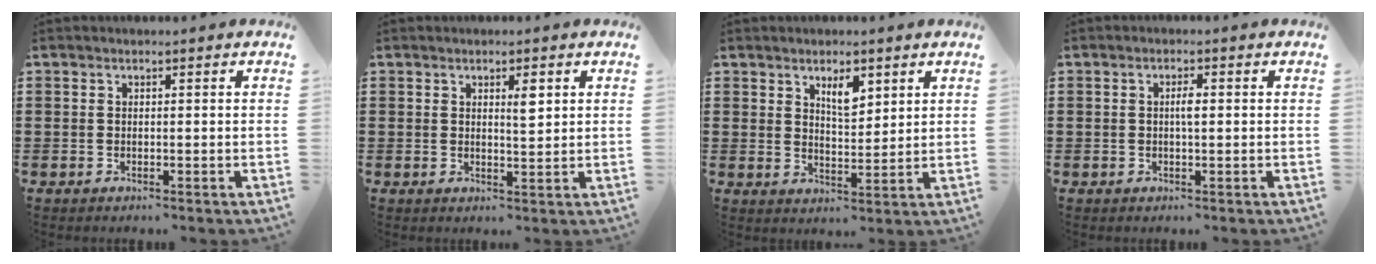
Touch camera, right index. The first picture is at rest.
{"total": 2.7, "force": [1.2, 0.8, 2.3], "torque": [-0.032, -0.001, 0.015]}
{"total": 4.2, "force": [2.6, 1.7, 2.9], "torque": [-0.047, 0.000, 0.042]}
{"total": 1.7, "force": [0.2, 0.4, 1.7], "torque": [-0.033, 0.002, 0.001]}